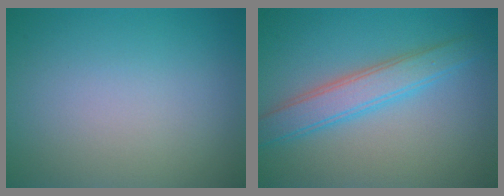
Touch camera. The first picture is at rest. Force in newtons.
{"total": 3.9, "press": 3.9, "slide": 0.0}